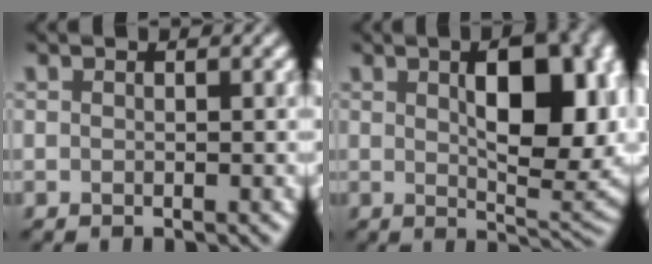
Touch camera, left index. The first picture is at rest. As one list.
[{"total": 11.0, "force": [2.0, 4.8, 9.8], "torque": [-0.130, 0.002, 0.037]}]